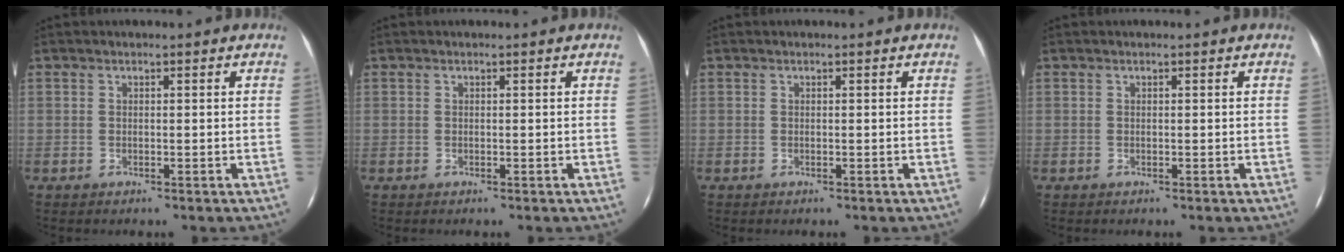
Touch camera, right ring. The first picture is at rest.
{"total": 0.0}
{"total": 0.0}
{"total": 0.0}